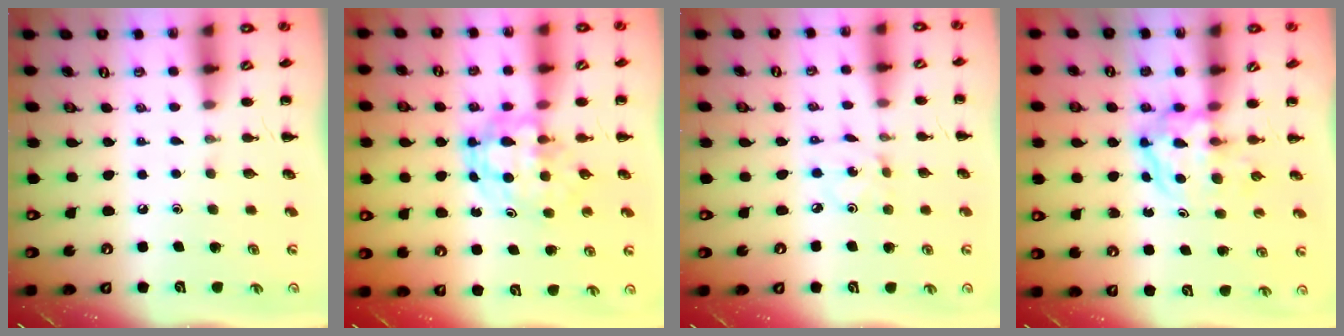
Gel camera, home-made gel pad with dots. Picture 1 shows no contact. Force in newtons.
{"total": 5.3, "press": 5.1, "slide": 1.2}
{"total": 0.8, "press": 0.8, "slide": 0.2}
{"total": 3.8, "press": 3.7, "slide": 0.4}